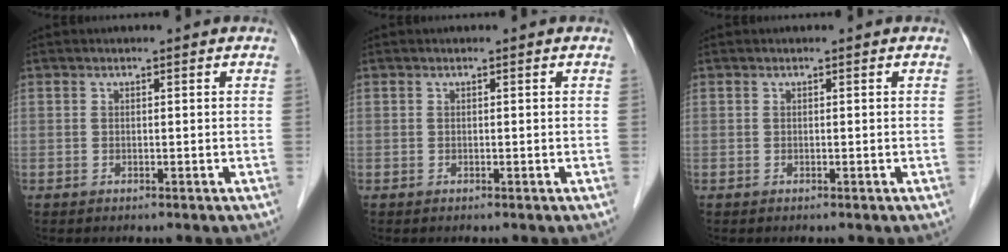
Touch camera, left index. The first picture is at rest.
{"total": 0.0}
{"total": 0.0}